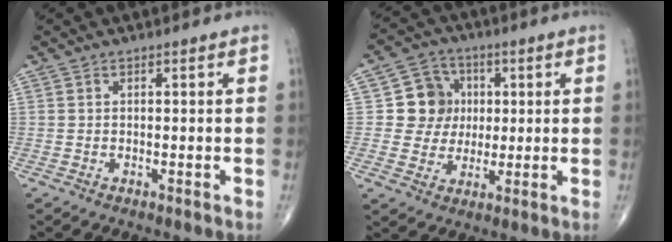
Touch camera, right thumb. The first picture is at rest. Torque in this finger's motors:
{"motor_torque": [-0.39, 0.46, 0.23, -0.08, 0.03]}